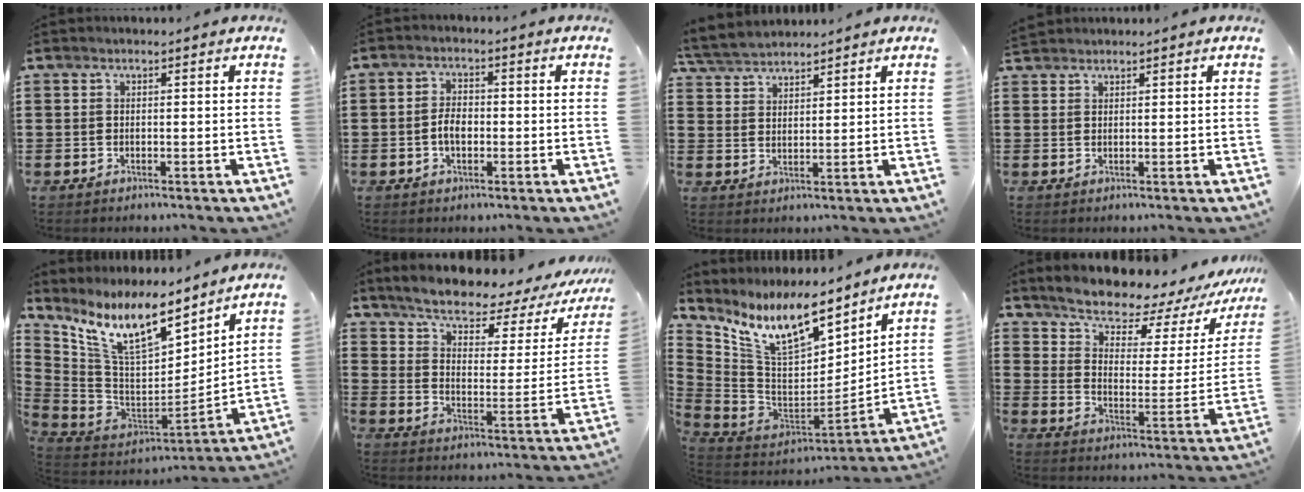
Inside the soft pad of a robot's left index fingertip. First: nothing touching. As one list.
[{"total": 3.1, "force": [-0.6, 1.8, 2.5], "torque": [-0.055, 0.002, -0.015]}, {"total": 4.1, "force": [3.9, 0.9, 0.9], "torque": [-0.032, -0.008, 0.072]}, {"total": 1.3, "force": [1.3, 0.2, 0.1], "torque": [-0.006, 0.000, 0.026]}, {"total": 13.0, "force": [8.9, 3.8, 8.6], "torque": [-0.188, -0.055, 0.159]}, {"total": 5.8, "force": [5.0, 1.1, 2.7], "torque": [-0.071, -0.041, 0.078]}, {"total": 13.3, "force": [9.2, 4.3, 8.5], "torque": [-0.195, -0.059, 0.163]}, {"total": 8.0, "force": [7.4, 1.8, 2.3], "torque": [-0.069, -0.060, 0.125]}]